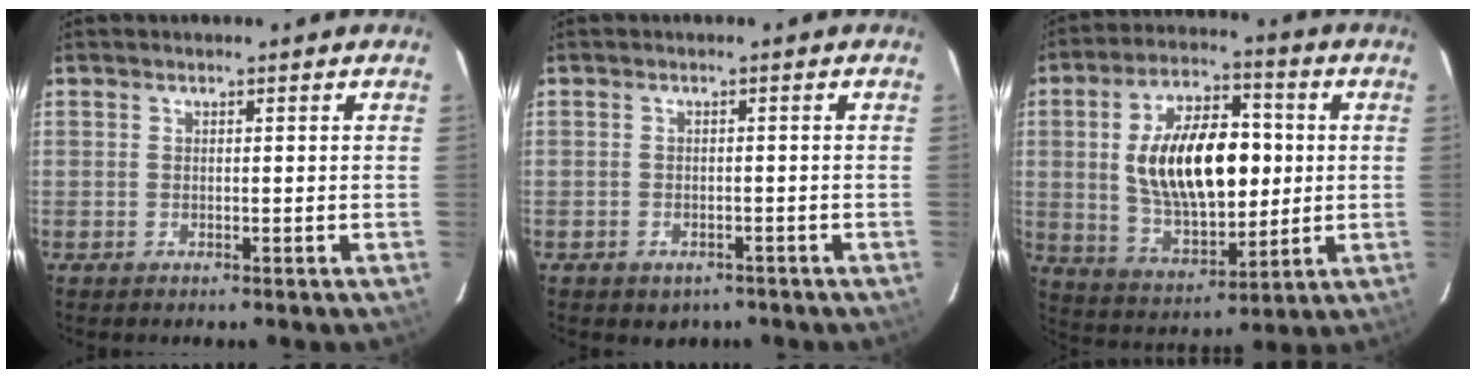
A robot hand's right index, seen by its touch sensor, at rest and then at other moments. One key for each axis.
{"total": 3.6, "fx": -2.3, "fy": 2.6, "fz": 1.1, "tx": -0.025, "ty": -0.002, "tz": -0.021}
{"total": 19.2, "fx": 1.8, "fy": 9.9, "fz": 16.3, "tx": -0.286, "ty": 0.017, "tz": 0.047}